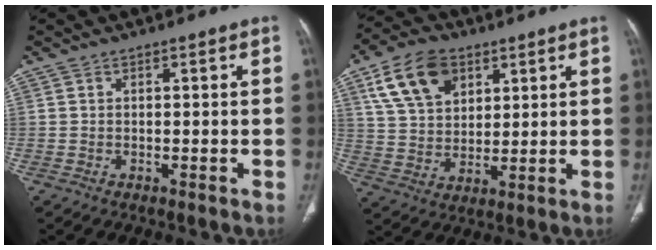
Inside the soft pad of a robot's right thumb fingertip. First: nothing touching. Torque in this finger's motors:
{"motor_torque": [-0.38, 3.02, 0.85, 0.07, 0.12]}